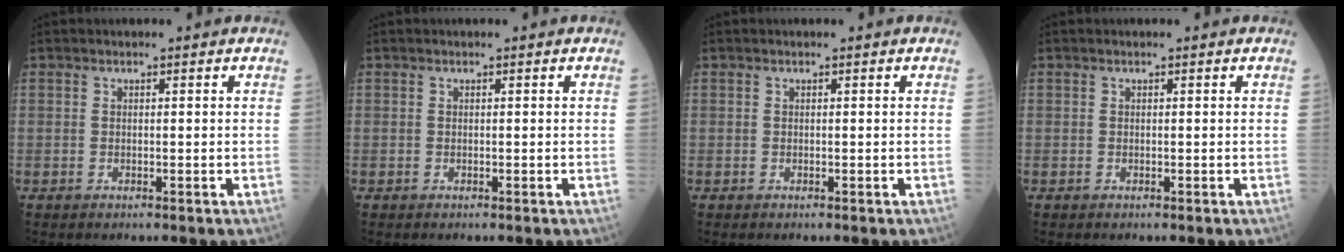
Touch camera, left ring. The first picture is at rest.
{"total": 0.0}
{"total": 0.0}
{"total": 0.0}